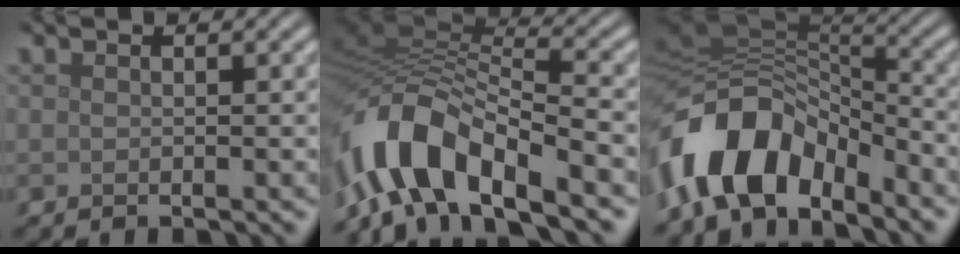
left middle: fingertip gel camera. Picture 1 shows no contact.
{"total": 11.9, "force": [-5.7, 5.3, 9.0], "torque": [-0.166, 0.006, -0.108]}
{"total": 11.4, "force": [-6.2, 6.4, 7.1], "torque": [-0.134, 0.003, -0.116]}